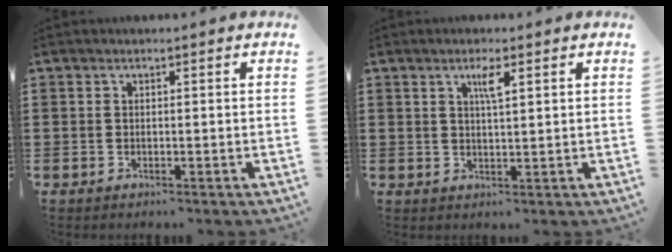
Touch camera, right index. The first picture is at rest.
{"total": 2.7, "force": [1.3, 0.3, 2.3], "torque": [-0.041, -0.002, 0.018]}